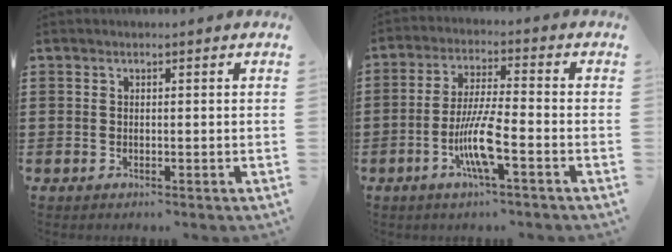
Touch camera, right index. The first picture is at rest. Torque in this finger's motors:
{"motor_torque": [2.14, 0.00, 0.38, 0.11]}